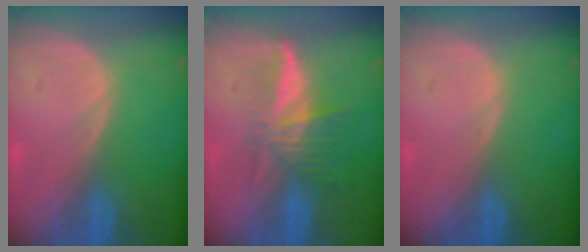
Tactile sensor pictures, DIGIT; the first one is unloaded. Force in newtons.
{"total": 5.9, "press": 5.4, "slide": 2.4}
{"total": 0.0}